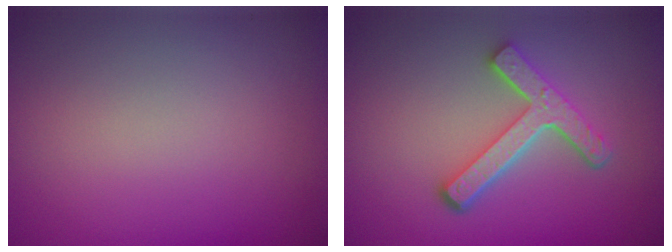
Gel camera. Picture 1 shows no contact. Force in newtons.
{"total": 4.8, "press": 3.6, "slide": 3.2}